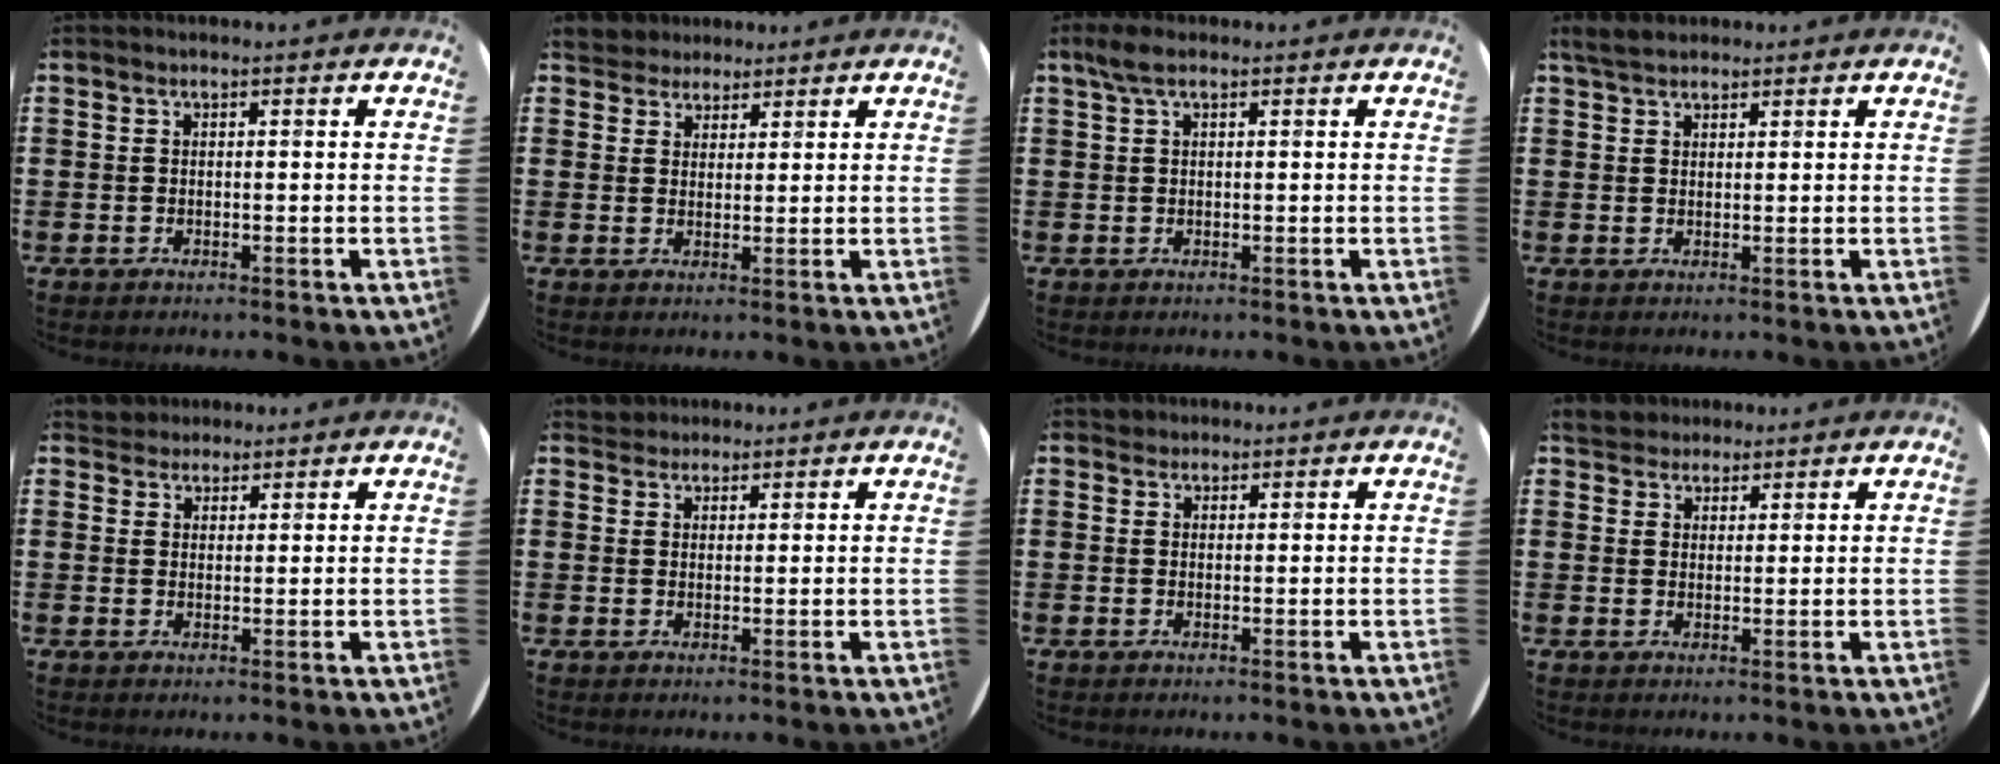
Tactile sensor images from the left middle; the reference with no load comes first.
{"total": 3.5, "force": [3.2, 1.4, -0.1], "torque": [-0.008, 0.002, 0.062]}
{"total": 2.0, "force": [1.2, 0.6, 1.4], "torque": [-0.030, 0.007, 0.020]}
{"total": 2.8, "force": [2.4, 1.0, 1.1], "torque": [-0.018, 0.004, 0.045]}
{"total": 2.6, "force": [2.3, 1.0, -0.2], "torque": [0.000, 0.004, 0.046]}
{"total": 2.1, "force": [2.0, 0.7, -0.2], "torque": [0.002, 0.006, 0.039]}
{"total": 1.1, "force": [1.0, 0.5, -0.1], "torque": [0.001, 0.003, 0.020]}
{"total": 3.7, "force": [3.5, 1.4, 0.1], "torque": [-0.004, -0.004, 0.065]}